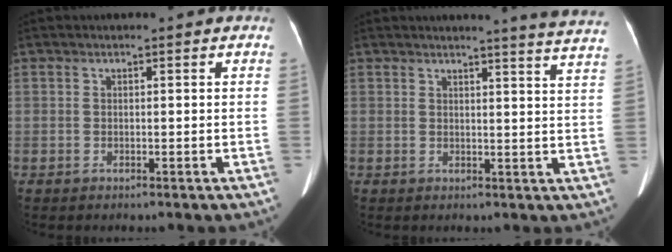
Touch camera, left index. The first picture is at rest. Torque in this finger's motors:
{"motor_torque": [0.00, -0.23, -0.05, 0.05]}